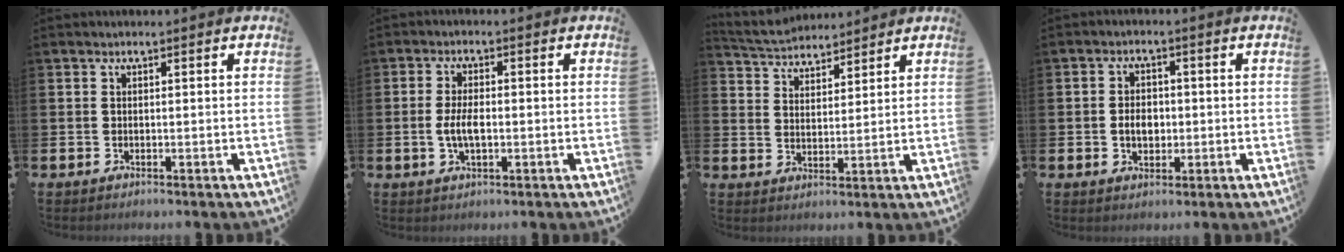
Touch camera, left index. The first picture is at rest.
{"total": 3.8, "force": [-0.4, 1.7, 3.4], "torque": [-0.069, 0.001, -0.010]}
{"total": 4.5, "force": [4.4, 1.1, -0.1], "torque": [-0.023, -0.024, 0.079]}
{"total": 3.4, "force": [-0.4, 2.5, 2.3], "torque": [-0.030, 0.001, -0.014]}